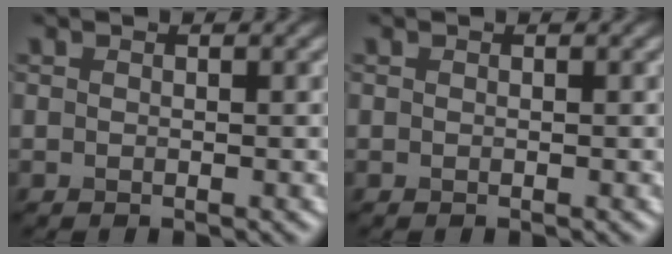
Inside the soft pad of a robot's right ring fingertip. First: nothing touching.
{"total": 0.0}